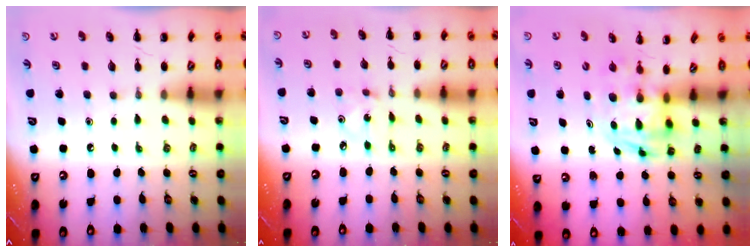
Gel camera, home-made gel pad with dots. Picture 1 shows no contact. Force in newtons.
{"total": 0.8, "press": 0.8, "slide": 0.2}
{"total": 2.7, "press": 2.6, "slide": 0.5}